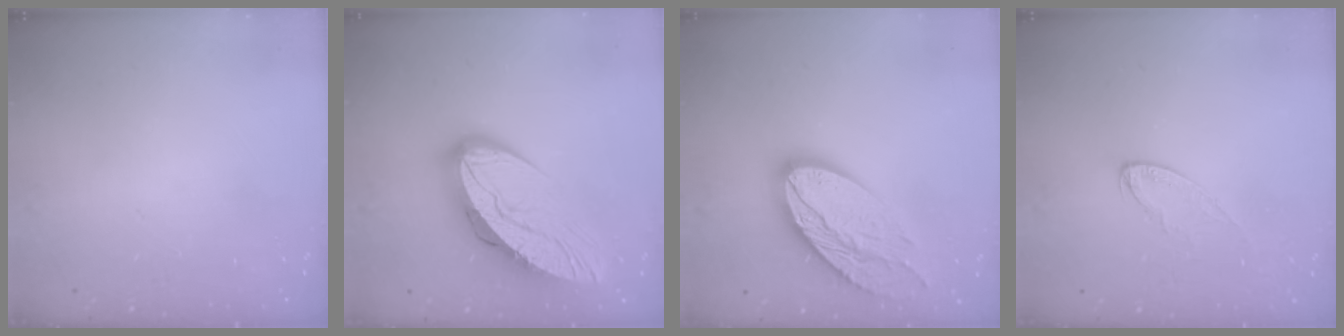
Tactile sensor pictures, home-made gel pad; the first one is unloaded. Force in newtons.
{"total": 16.1, "press": 16.0, "slide": 1.3}
{"total": 16.7, "press": 16.6, "slide": 1.4}
{"total": 5.5, "press": 5.5, "slide": 0.4}